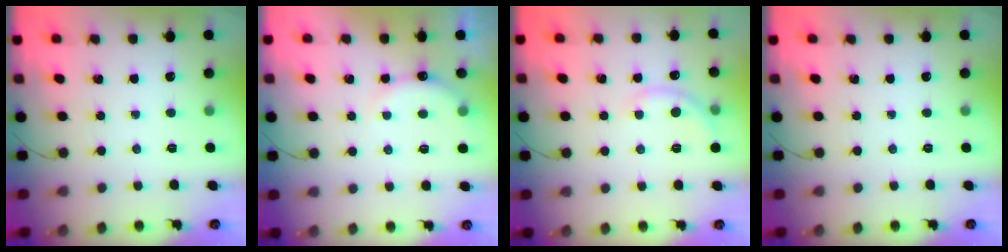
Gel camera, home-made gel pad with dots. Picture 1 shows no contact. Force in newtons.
{"total": 7.2, "press": 7.1, "slide": 1.0}
{"total": 3.0, "press": 2.9, "slide": 1.0}
{"total": 0.0}